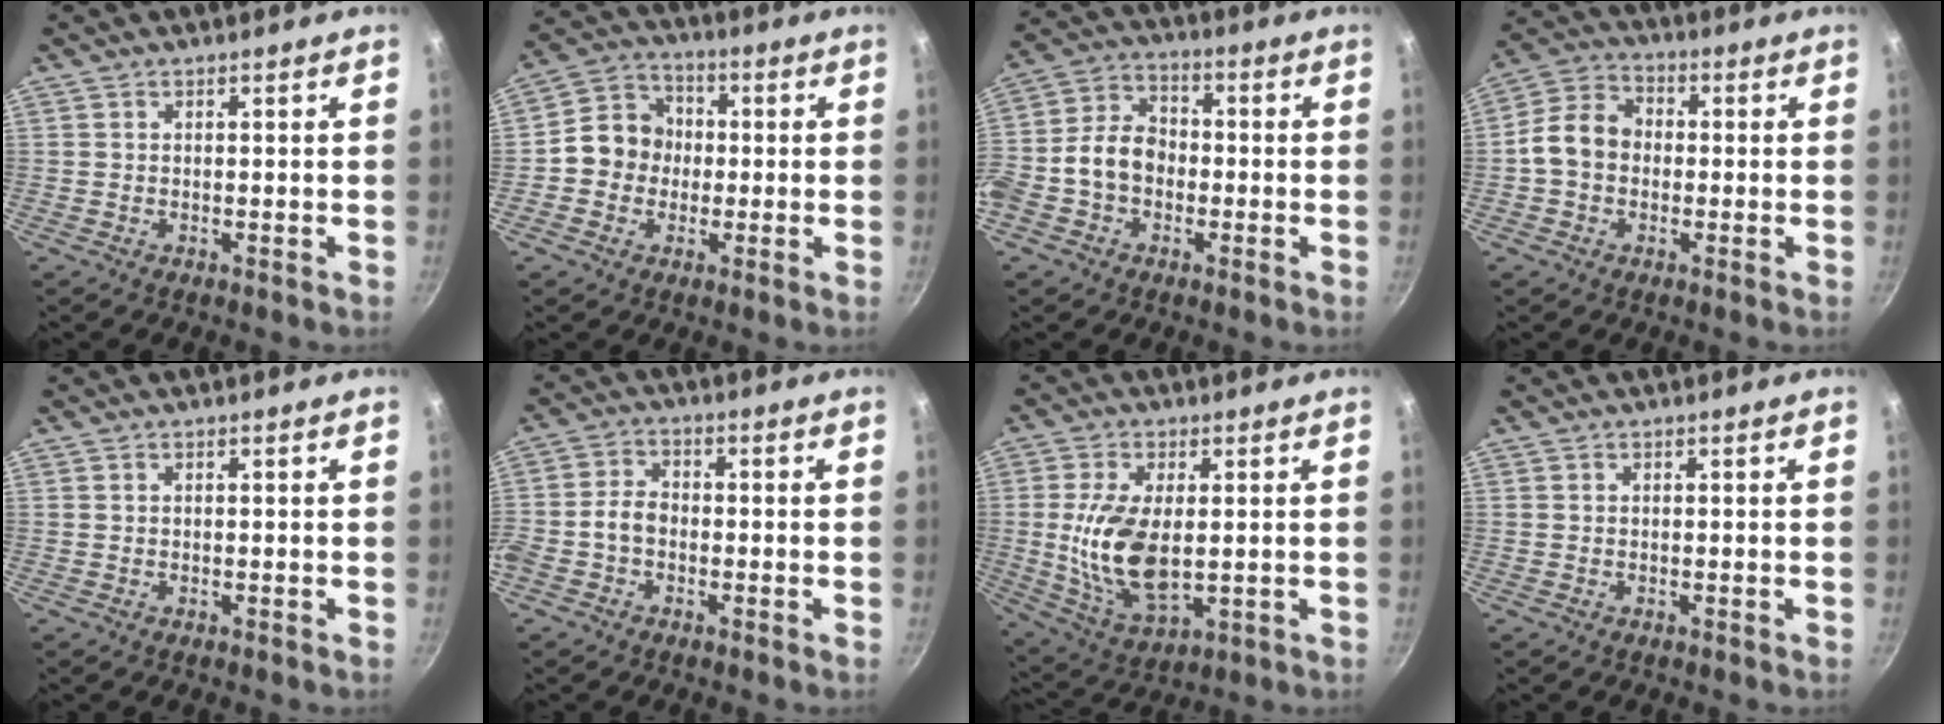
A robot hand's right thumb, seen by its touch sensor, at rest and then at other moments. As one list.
[{"total": 8.8, "force": [-0.6, 7.9, 3.9], "torque": [-0.031, 0.023, -0.032]}, {"total": 11.3, "force": [-2.2, 8.5, 7.1], "torque": [-0.107, 0.038, -0.057]}, {"total": 8.9, "force": [-0.7, 7.0, 5.3], "torque": [-0.073, 0.027, -0.035]}, {"total": 0.0}, {"total": 5.1, "force": [-1.5, 3.8, 3.0], "torque": [-0.050, 0.026, -0.039]}, {"total": 14.3, "force": [0.4, 7.3, 12.2], "torque": [-0.233, -0.014, 0.015]}, {"total": 0.0}]